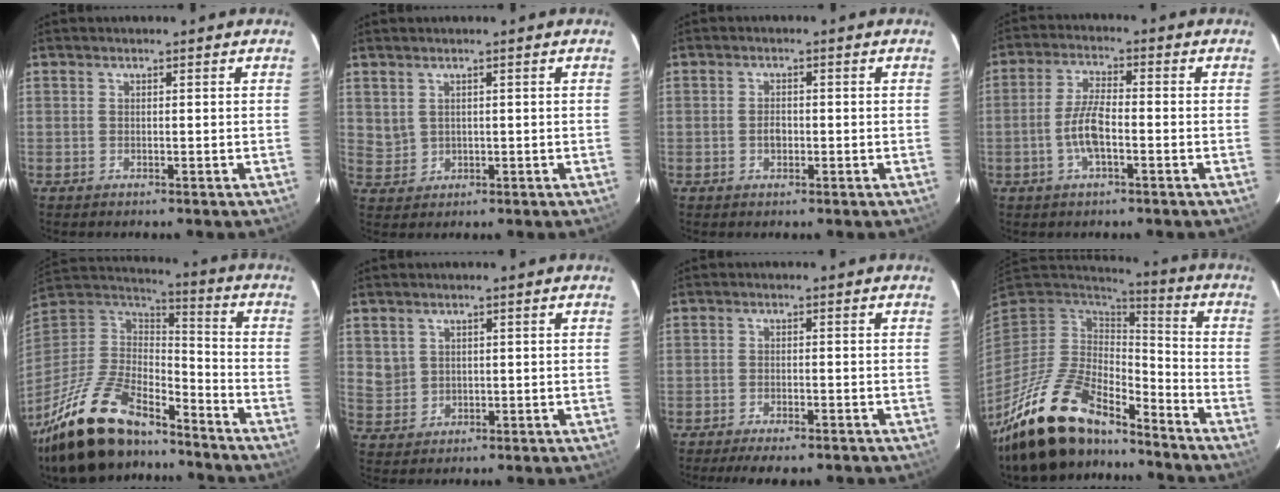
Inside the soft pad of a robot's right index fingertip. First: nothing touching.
{"total": 2.6, "force": [1.3, 2.1, 0.8], "torque": [-0.013, 0.004, 0.036]}
{"total": 2.1, "force": [-0.5, 1.6, 1.4], "torque": [-0.025, 0.004, -0.009]}
{"total": 6.4, "force": [-2.1, 1.9, 5.8], "torque": [-0.120, 0.005, -0.041]}
{"total": 26.0, "force": [-19.1, 10.0, 14.5], "torque": [-0.304, -0.021, -0.328]}
{"total": 3.5, "force": [1.2, 3.3, 0.6], "torque": [-0.005, 0.009, 0.032]}
{"total": 6.9, "force": [-5.6, 1.7, 3.6], "torque": [-0.087, -0.017, -0.087]}
{"total": 21.3, "force": [-16.4, 7.3, 11.5], "torque": [-0.231, -0.032, -0.291]}